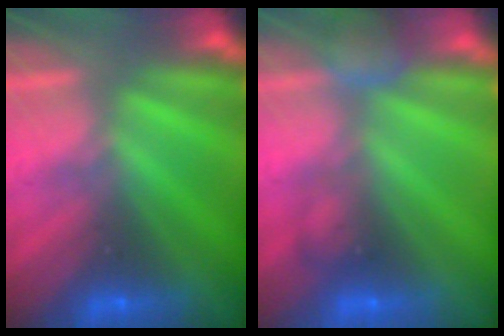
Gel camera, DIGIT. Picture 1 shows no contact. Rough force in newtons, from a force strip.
{"total": 2.5}